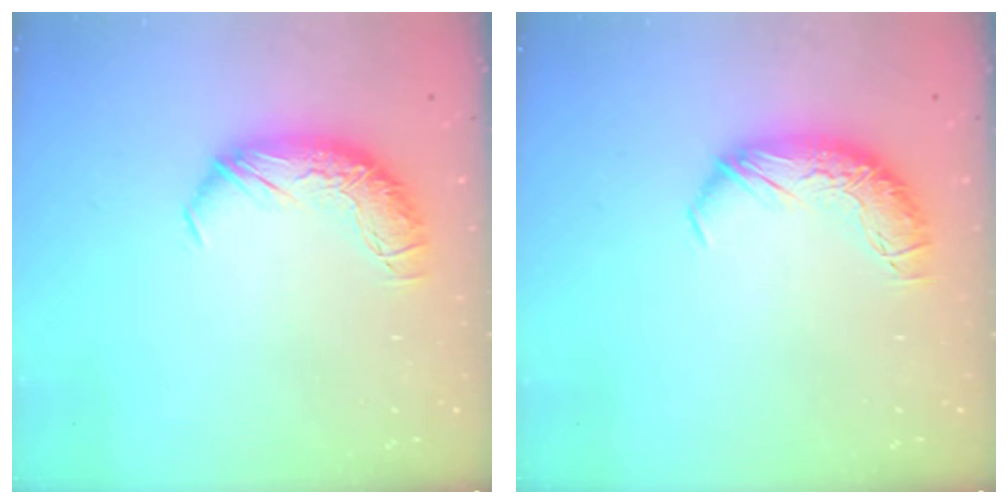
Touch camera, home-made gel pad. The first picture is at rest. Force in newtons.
{"total": 0.0}